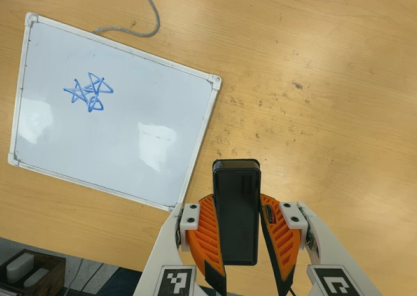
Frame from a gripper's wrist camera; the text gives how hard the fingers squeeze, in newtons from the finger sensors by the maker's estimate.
{"total": 10.1, "left": 8.1, "right": 12.1}